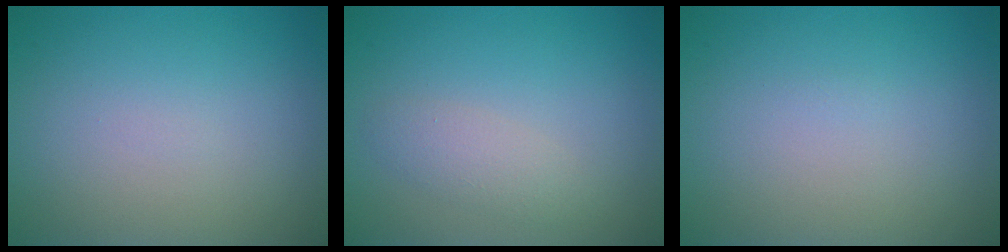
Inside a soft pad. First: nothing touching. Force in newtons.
{"total": 1.8, "press": 1.8, "slide": 0.2}
{"total": 0.0}